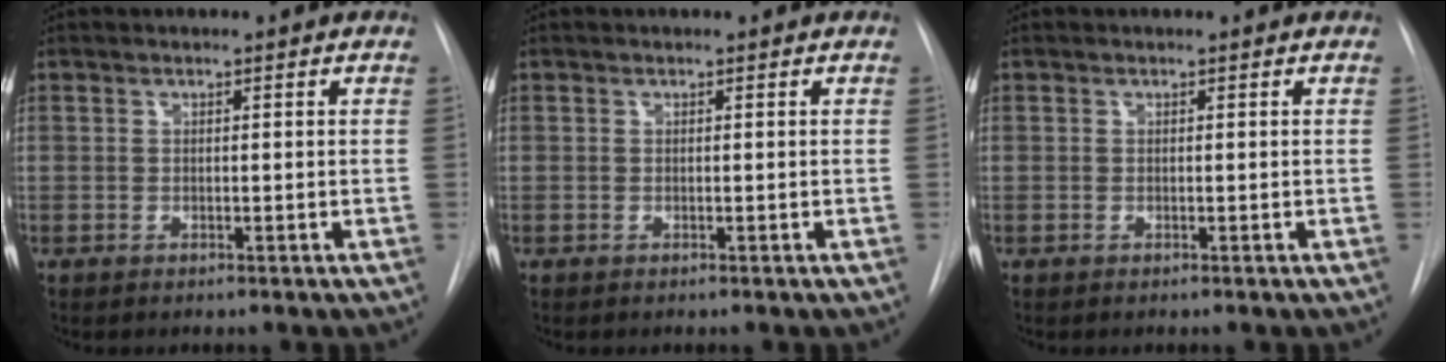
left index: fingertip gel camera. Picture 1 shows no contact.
{"total": 0.0}
{"total": 0.0}